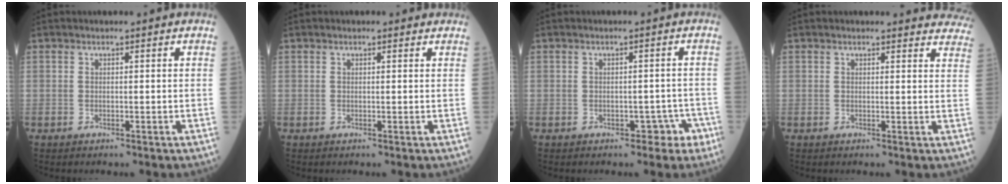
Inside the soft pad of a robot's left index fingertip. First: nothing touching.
{"total": 0.9, "force": [0.6, 0.5, 0.3], "torque": [-0.005, 0.006, 0.004]}
{"total": 3.3, "force": [-1.8, 2.2, 1.7], "torque": [-0.009, 0.019, -0.017]}
{"total": 11.5, "force": [11.1, 2.5, 1.7], "torque": [0.023, -0.038, 0.085]}